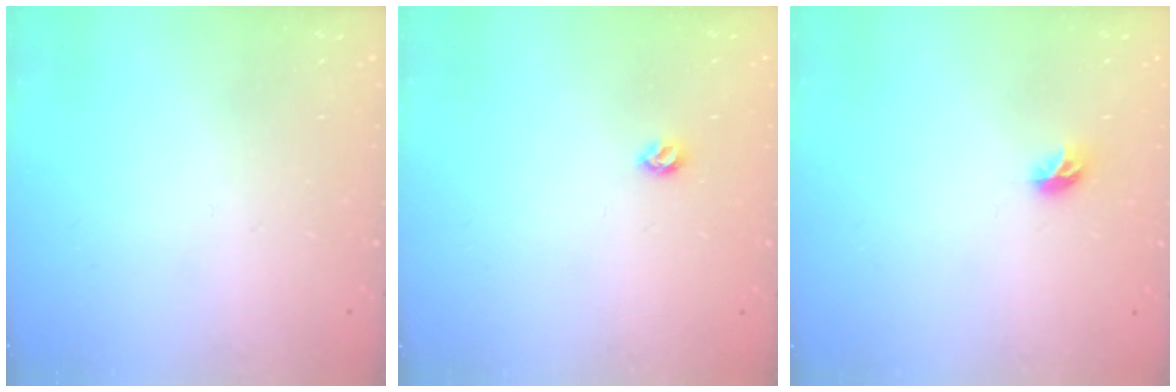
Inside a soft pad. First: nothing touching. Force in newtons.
{"total": 5.3, "press": 5.3, "slide": 0.7}
{"total": 5.4, "press": 5.4, "slide": 0.5}